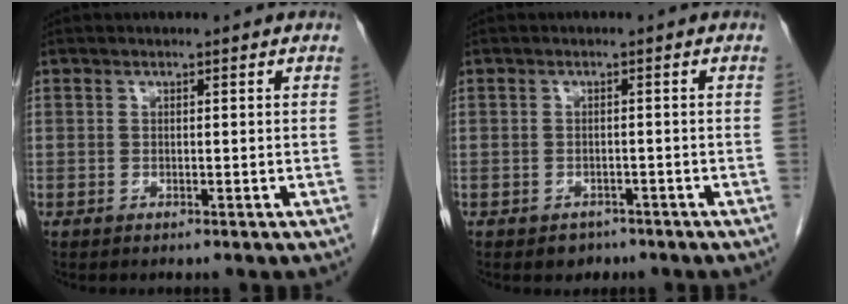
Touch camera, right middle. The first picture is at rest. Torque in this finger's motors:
{"motor_torque": [-0.36, 0.11, -0.04, 0.00]}